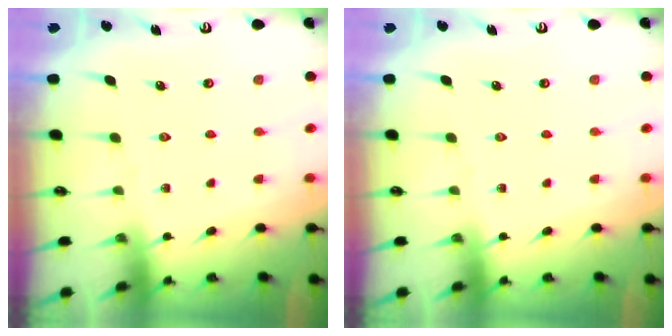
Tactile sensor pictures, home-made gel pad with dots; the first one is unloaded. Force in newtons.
{"total": 0.0}